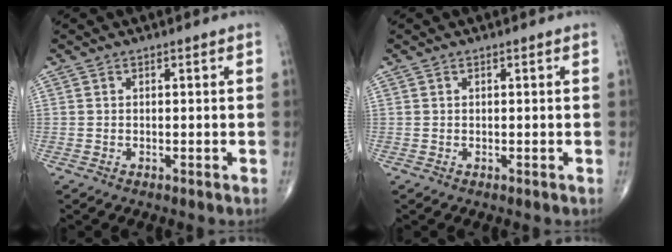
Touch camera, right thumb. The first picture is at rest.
{"total": 0.0}